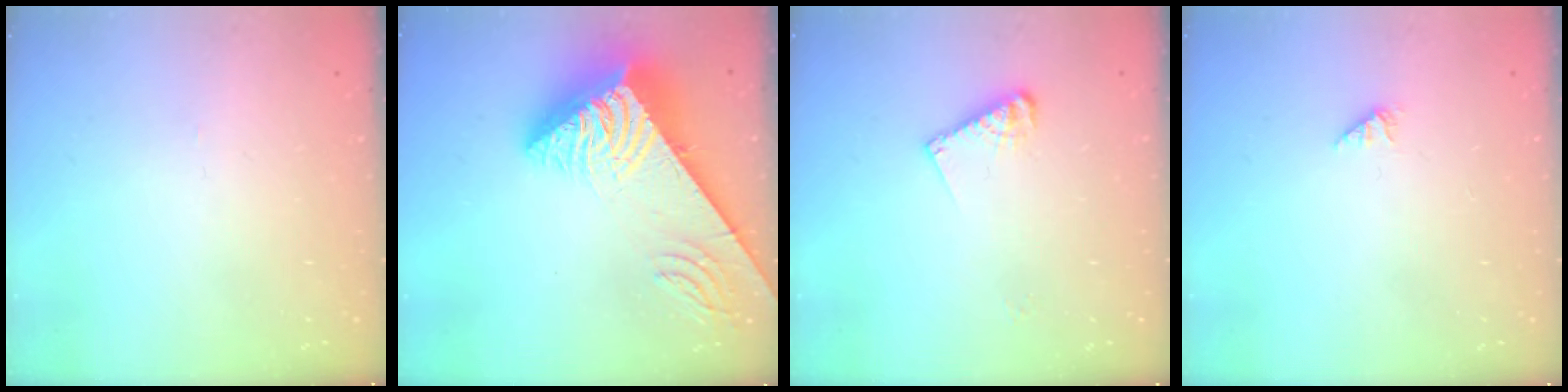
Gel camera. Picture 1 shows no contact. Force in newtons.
{"total": 14.0, "press": 13.9, "slide": 1.4}
{"total": 7.7, "press": 7.7, "slide": 0.3}
{"total": 1.0, "press": 1.0, "slide": 0.2}